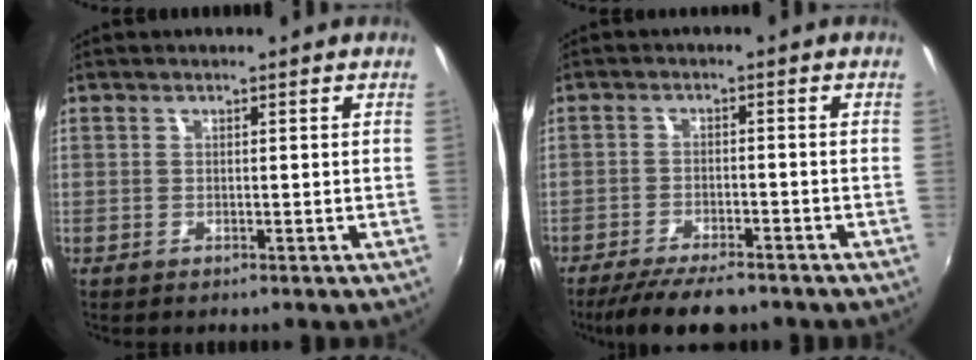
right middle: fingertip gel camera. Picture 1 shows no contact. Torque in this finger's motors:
{"motor_torque": [1.10, -1.04, 0.29, 0.21]}